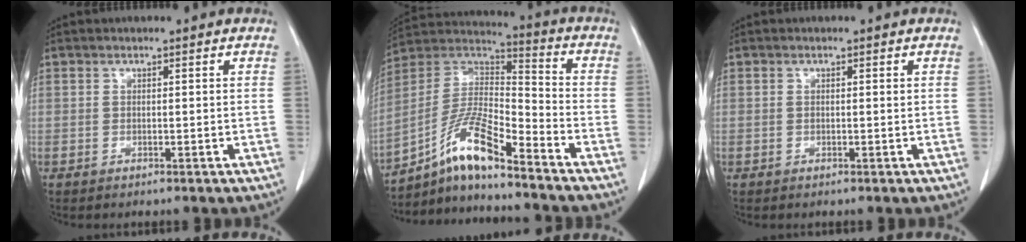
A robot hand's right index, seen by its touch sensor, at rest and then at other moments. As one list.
[{"total": 12.8, "force": [-8.9, 1.5, 9.1], "torque": [-0.182, 0.016, -0.161]}, {"total": 0.6, "force": [0.1, 0.1, 0.6], "torque": [-0.014, 0.001, 0.004]}]